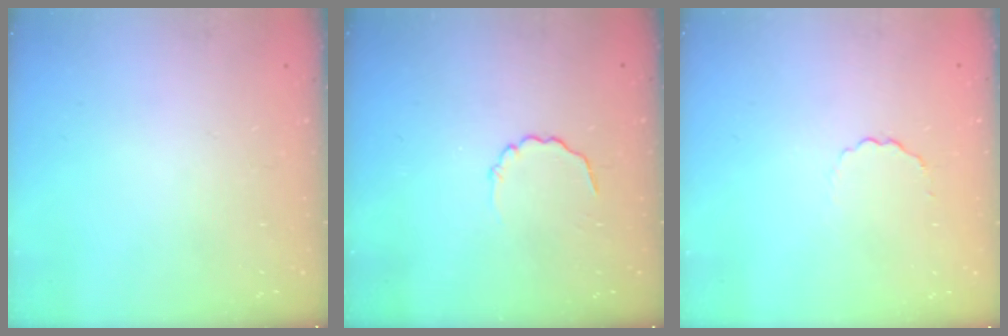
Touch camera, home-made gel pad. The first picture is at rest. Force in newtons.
{"total": 3.1, "press": 3.0, "slide": 1.0}
{"total": 2.2, "press": 2.1, "slide": 0.8}